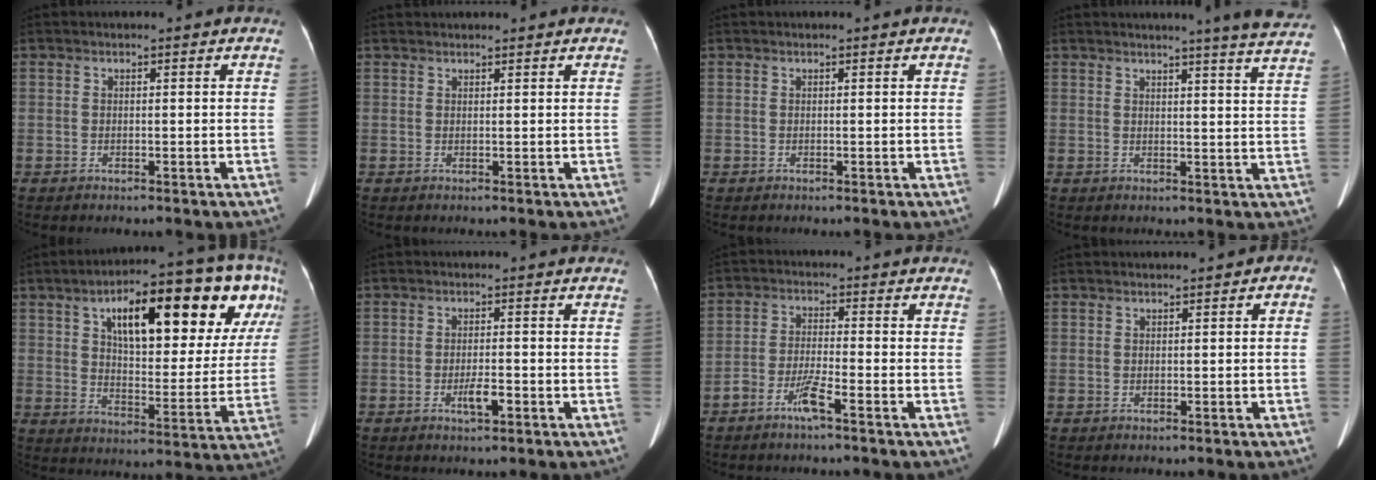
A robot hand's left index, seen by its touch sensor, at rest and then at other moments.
{"total": 4.6, "force": [4.3, 0.7, 1.5], "torque": [-0.017, 0.033, 0.055]}
{"total": 1.0, "force": [0.9, 0.1, 0.4], "torque": [-0.008, 0.014, 0.012]}
{"total": 11.3, "force": [10.3, -1.2, 4.4], "torque": [-0.050, -0.050, 0.098]}
{"total": 23.1, "force": [10.5, 7.5, 19.1], "torque": [-0.260, 0.046, 0.152]}
{"total": 2.5, "force": [-1.9, 0.3, 1.7], "torque": [-0.030, -0.017, -0.027]}
{"total": 4.4, "force": [-3.5, -0.1, 2.6], "torque": [-0.056, -0.016, -0.065]}
{"total": 1.0, "force": [-0.1, 0.6, 0.8], "torque": [-0.007, 0.013, 0.000]}